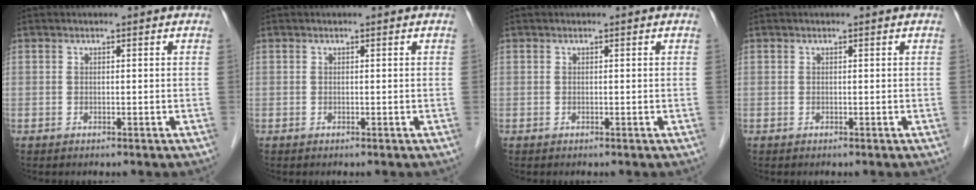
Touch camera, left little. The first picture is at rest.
{"total": 0.0}
{"total": 0.0}
{"total": 0.0}